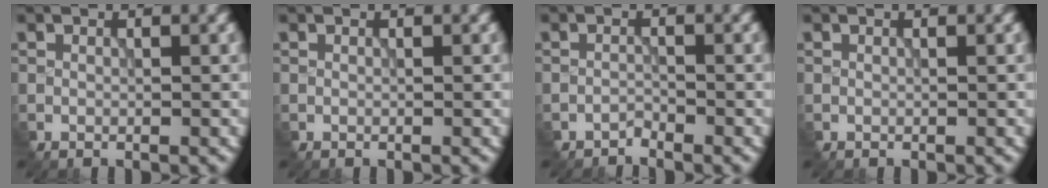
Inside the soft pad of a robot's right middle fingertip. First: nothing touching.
{"total": 0.0}
{"total": 1.0, "force": [-0.9, 0.0, -0.4], "torque": [0.005, 0.003, -0.018]}
{"total": 0.0}